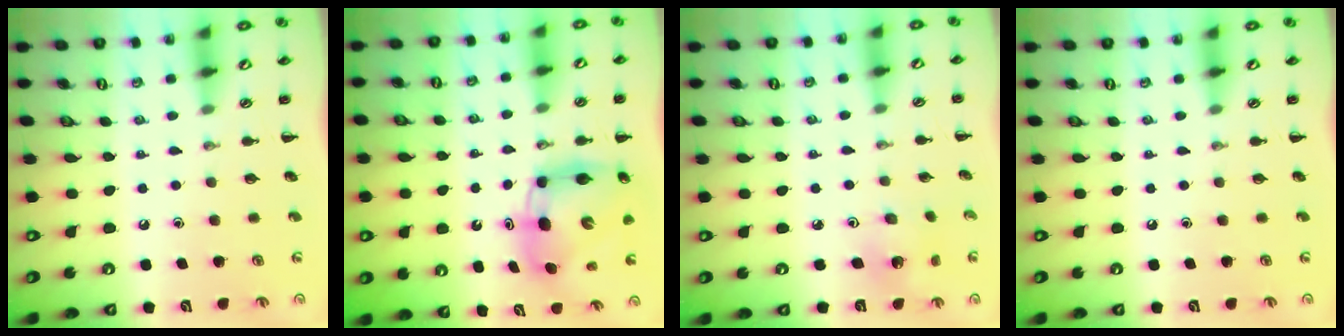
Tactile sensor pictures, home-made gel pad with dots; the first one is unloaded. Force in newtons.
{"total": 7.9, "press": 7.6, "slide": 2.0}
{"total": 2.6, "press": 2.4, "slide": 0.9}
{"total": 0.0}